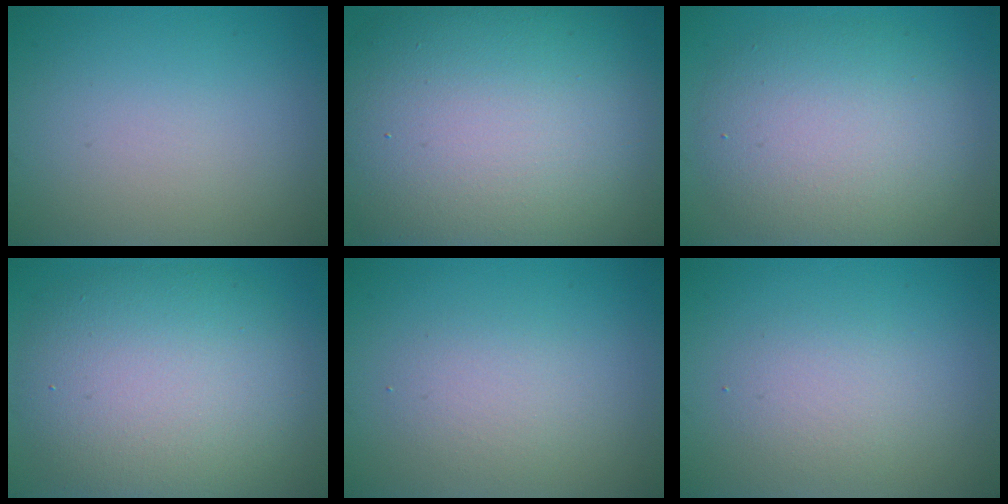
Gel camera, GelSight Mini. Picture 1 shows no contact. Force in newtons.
{"total": 17.9, "press": 17.9, "slide": 1.1}
{"total": 7.3, "press": 7.3, "slide": 0.5}
{"total": 9.7, "press": 9.7, "slide": 0.9}
{"total": 2.1, "press": 2.1, "slide": 0.1}
{"total": 2.2, "press": 2.2, "slide": 0.1}